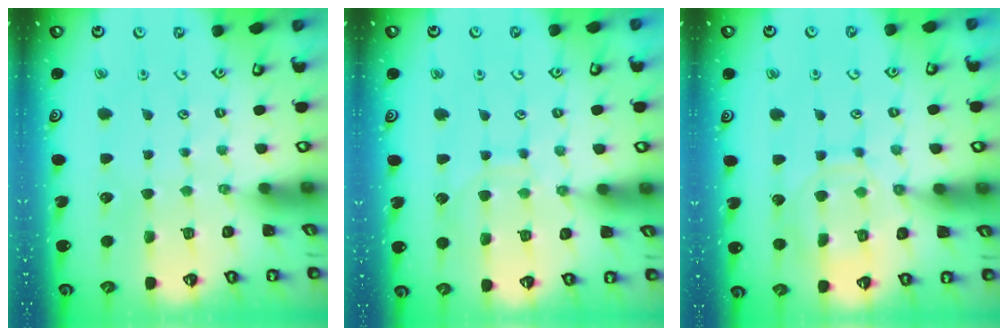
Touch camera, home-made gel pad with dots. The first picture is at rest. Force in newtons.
{"total": 8.1, "press": 8.1, "slide": 0.7}
{"total": 11.7, "press": 11.7, "slide": 0.8}